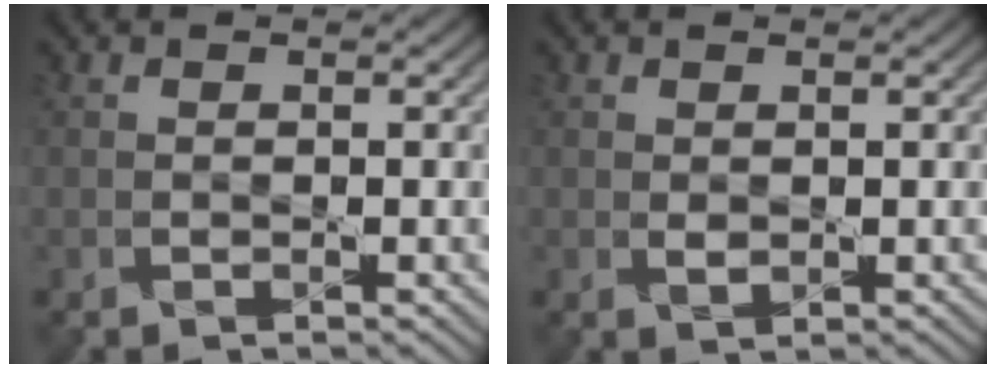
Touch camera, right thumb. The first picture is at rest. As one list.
[{"total": 1.0, "force": [0.3, 0.6, 0.8], "torque": [-0.017, 0.000, 0.007]}]